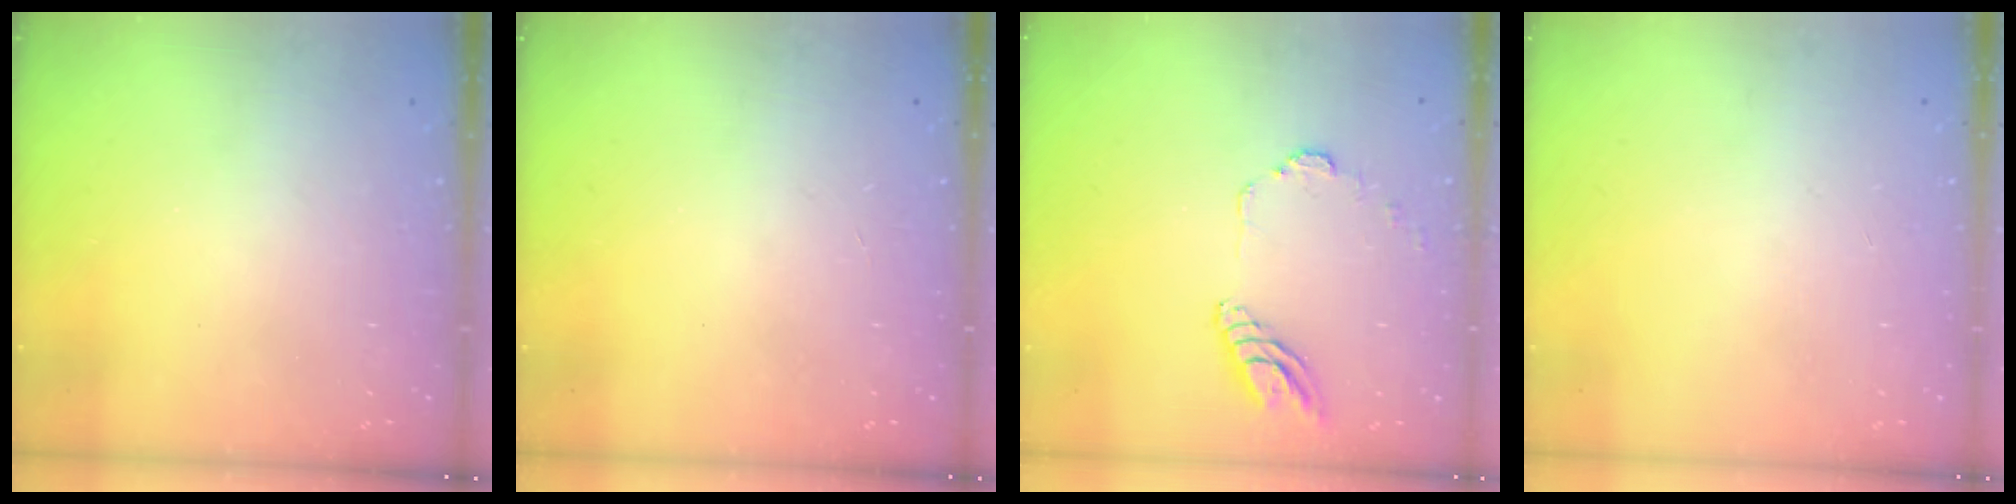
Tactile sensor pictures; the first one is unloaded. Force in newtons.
{"total": 0.0}
{"total": 11.2, "press": 11.1, "slide": 1.6}
{"total": 0.0}